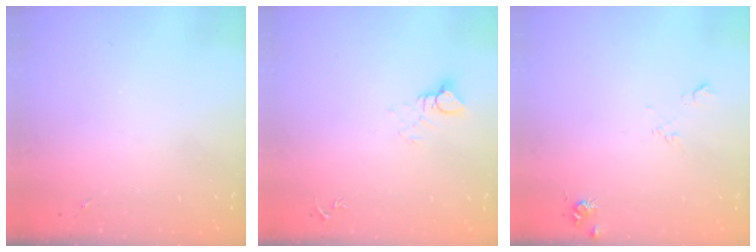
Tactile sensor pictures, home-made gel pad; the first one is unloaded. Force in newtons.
{"total": 4.2, "press": 4.2, "slide": 0.4}
{"total": 8.2, "press": 8.2, "slide": 0.8}